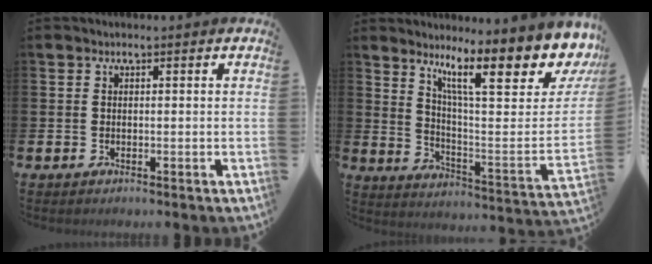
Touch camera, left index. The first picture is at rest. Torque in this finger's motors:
{"motor_torque": [1.69, -0.45, 1.05, 0.21]}